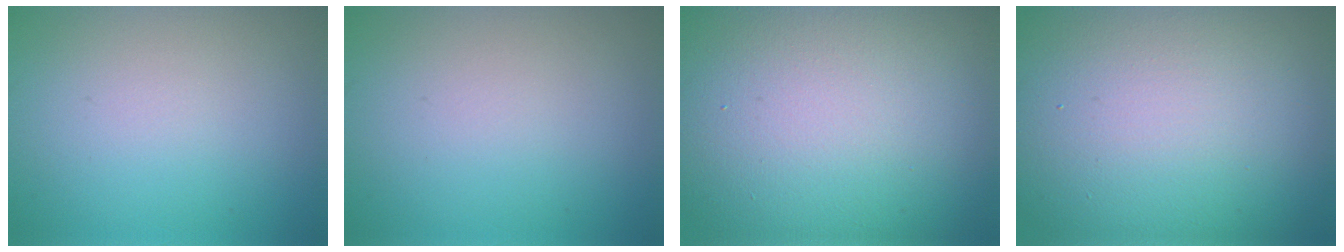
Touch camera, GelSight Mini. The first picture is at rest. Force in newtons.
{"total": 0.0}
{"total": 20.8, "press": 20.8, "slide": 1.5}
{"total": 21.1, "press": 21.1, "slide": 1.1}